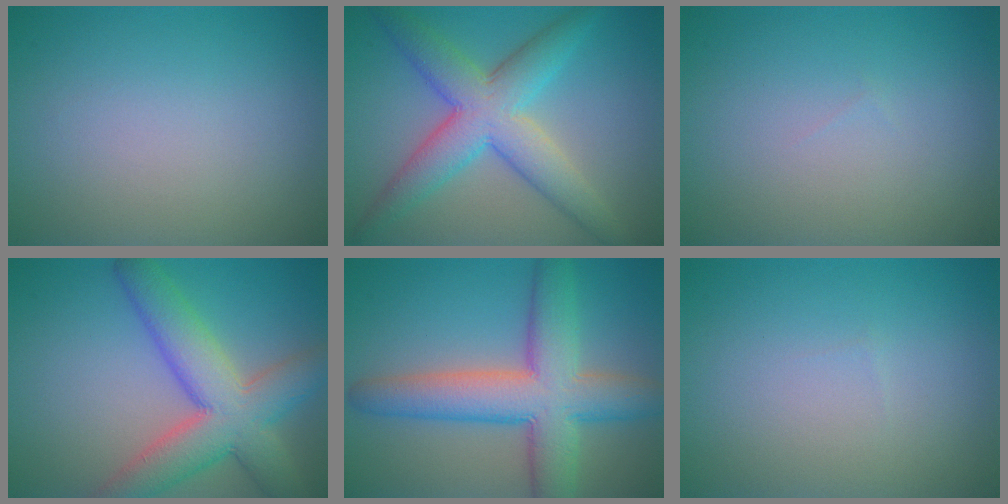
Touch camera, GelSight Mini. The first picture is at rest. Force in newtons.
{"total": 7.1, "press": 7.1, "slide": 0.2}
{"total": 0.0}
{"total": 8.3, "press": 8.3, "slide": 0.4}
{"total": 8.8, "press": 8.8, "slide": 0.3}
{"total": 0.0}